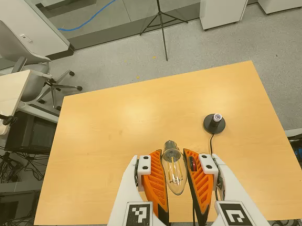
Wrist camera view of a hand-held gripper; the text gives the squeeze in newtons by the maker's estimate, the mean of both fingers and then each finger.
{"total": 21.2, "left": 23.0, "right": 19.4}